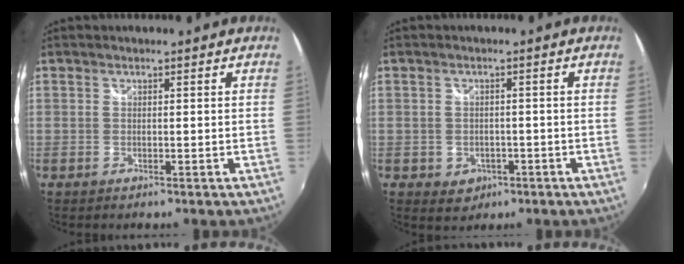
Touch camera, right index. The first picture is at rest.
{"total": 4.2, "force": [-1.4, 3.6, 1.4], "torque": [-0.038, 0.002, -0.009]}